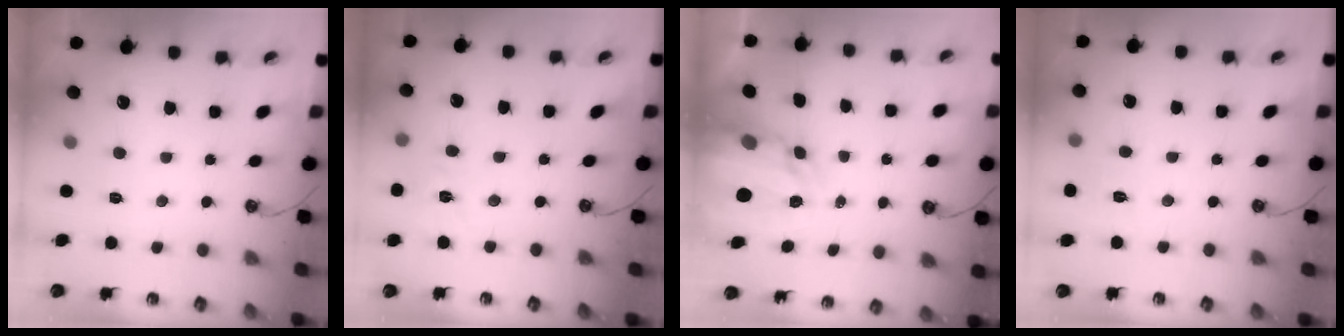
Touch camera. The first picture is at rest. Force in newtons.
{"total": 4.7, "press": 4.7, "slide": 0.5}
{"total": 5.0, "press": 5.0, "slide": 0.4}
{"total": 5.0, "press": 4.9, "slide": 0.6}